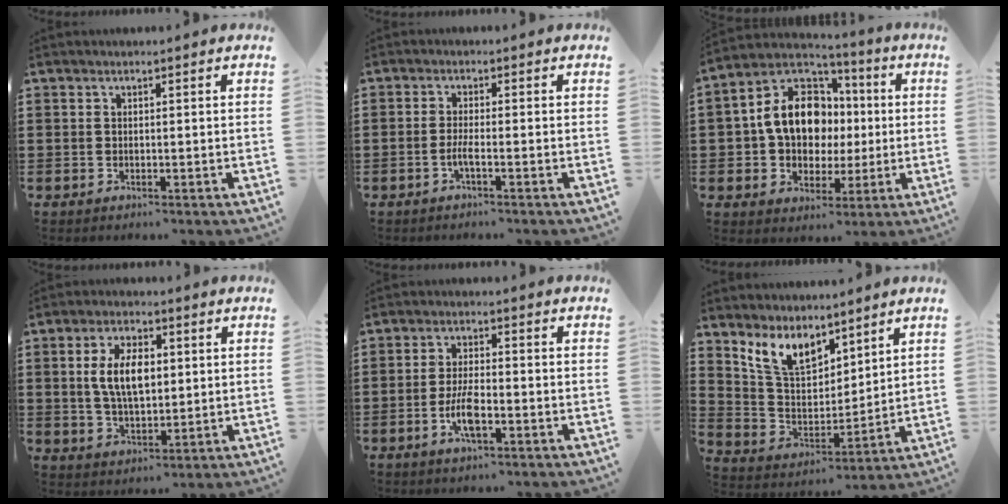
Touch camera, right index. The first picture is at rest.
{"total": 2.3, "force": [-1.2, 0.1, 1.9], "torque": [-0.041, -0.004, -0.024]}
{"total": 12.9, "force": [0.9, 9.8, 8.3], "torque": [-0.182, 0.019, 0.018]}
{"total": 7.5, "force": [1.1, 3.8, 6.4], "torque": [-0.129, 0.008, 0.015]}
{"total": 5.3, "force": [-2.0, 1.4, 4.7], "torque": [-0.106, -0.006, -0.041]}
{"total": 8.4, "force": [6.3, 4.1, 3.7], "torque": [-0.102, -0.013, 0.118]}